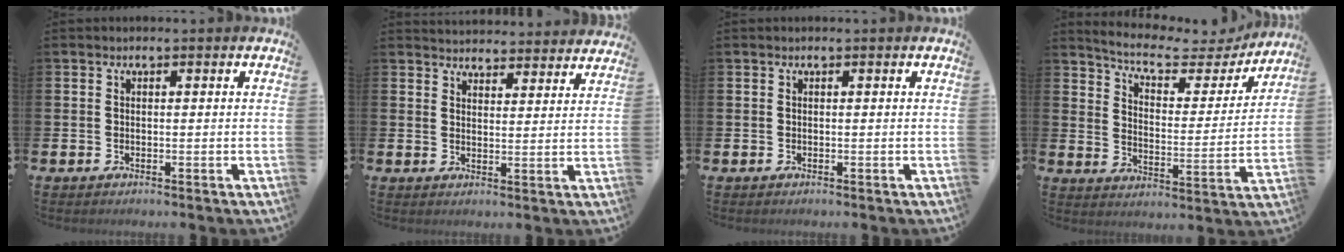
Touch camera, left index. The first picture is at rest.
{"total": 4.3, "force": [4.2, 0.6, -0.3], "torque": [-0.003, -0.029, 0.076]}
{"total": 0.0}
{"total": 6.9, "force": [6.2, 2.1, 2.2], "torque": [-0.061, -0.048, 0.099]}